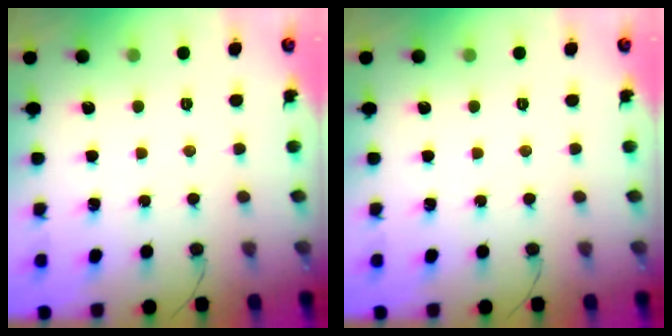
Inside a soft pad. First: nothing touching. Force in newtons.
{"total": 0.0}